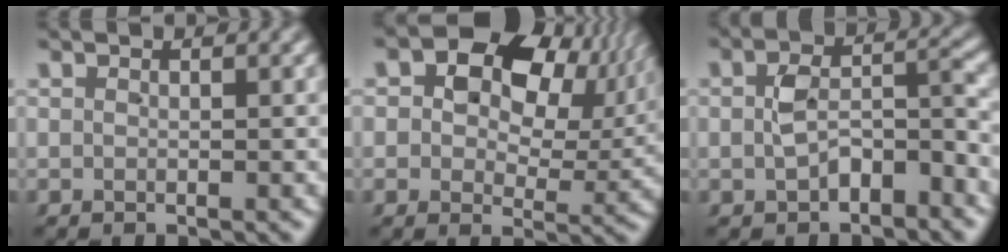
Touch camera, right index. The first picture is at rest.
{"total": 9.2, "force": [3.0, 6.0, 6.3], "torque": [-0.082, 0.004, 0.037]}
{"total": 3.8, "force": [-2.1, 2.3, 2.2], "torque": [-0.027, -0.004, -0.031]}